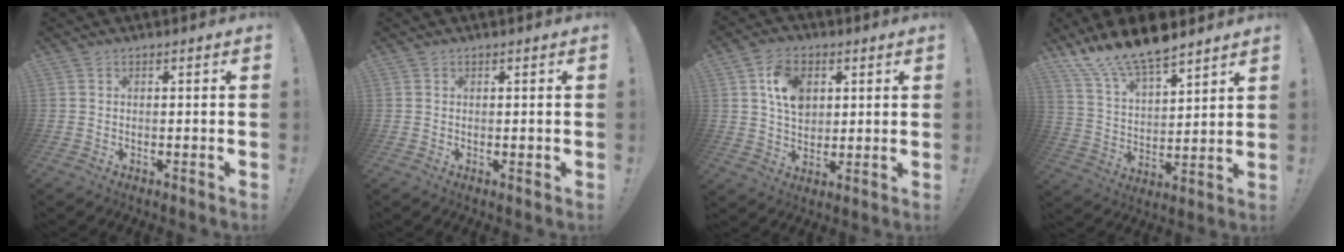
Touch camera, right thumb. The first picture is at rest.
{"total": 0.6, "force": [0.1, 0.3, 0.4], "torque": [-0.005, 0.000, 0.002]}
{"total": 11.3, "force": [4.0, 8.4, 6.5], "torque": [-0.100, -0.001, 0.078]}
{"total": 14.0, "force": [11.4, 4.7, 6.6], "torque": [-0.135, -0.084, 0.211]}